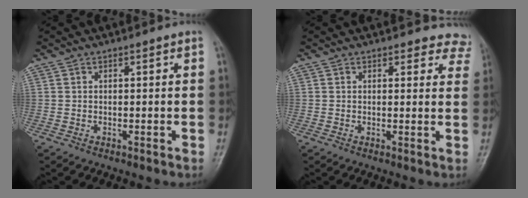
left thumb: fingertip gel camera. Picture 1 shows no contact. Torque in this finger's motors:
{"motor_torque": [-0.23, -0.08, -0.04, -0.05, 0.03]}